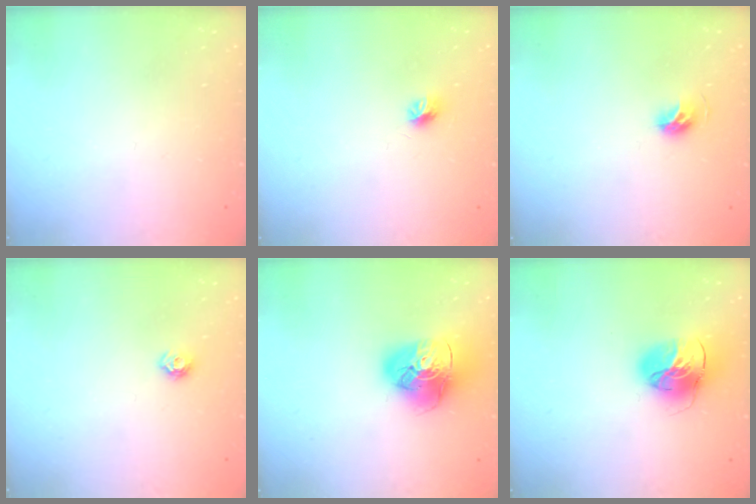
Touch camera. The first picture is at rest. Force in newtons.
{"total": 6.1, "press": 6.1, "slide": 0.9}
{"total": 6.6, "press": 6.5, "slide": 1.2}
{"total": 5.7, "press": 5.7, "slide": 0.7}
{"total": 16.4, "press": 16.3, "slide": 1.9}
{"total": 15.0, "press": 14.9, "slide": 1.8}